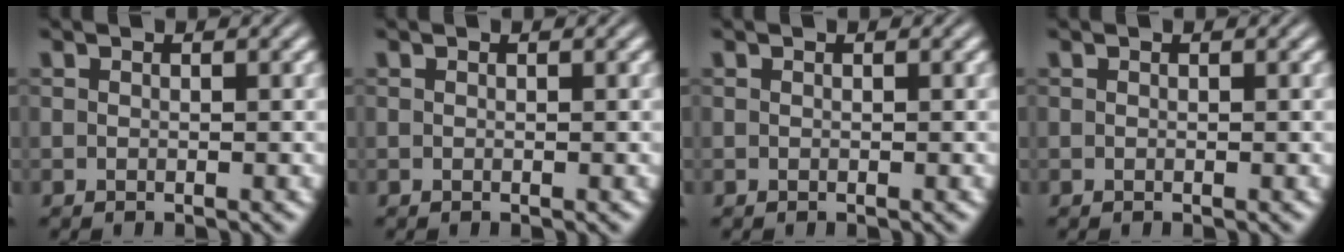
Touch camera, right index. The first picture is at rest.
{"total": 0.0}
{"total": 0.0}
{"total": 0.0}